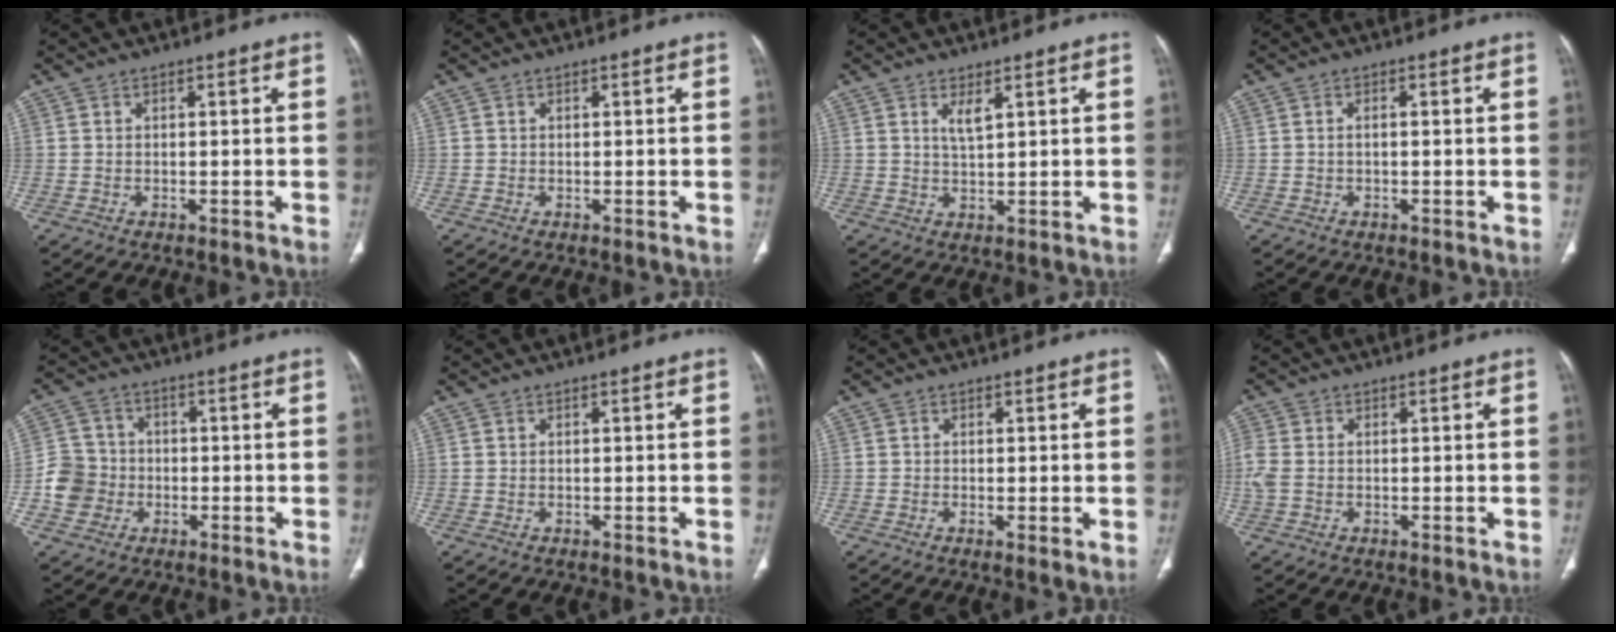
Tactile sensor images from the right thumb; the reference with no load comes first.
{"total": 0.0}
{"total": 2.6, "force": [1.4, 0.7, 2.0], "torque": [-0.040, -0.014, 0.031]}
{"total": 0.7, "force": [-0.1, 0.3, 0.7], "torque": [-0.017, 0.002, -0.002]}
{"total": 7.1, "force": [-1.8, 6.5, 2.0], "torque": [-0.017, 0.019, -0.038]}
{"total": 0.0}
{"total": 1.5, "force": [-0.2, 0.3, 1.5], "torque": [-0.036, -0.009, -0.006]}
{"total": 3.6, "force": [-0.2, 2.5, 2.5], "torque": [-0.084, 0.004, -0.005]}